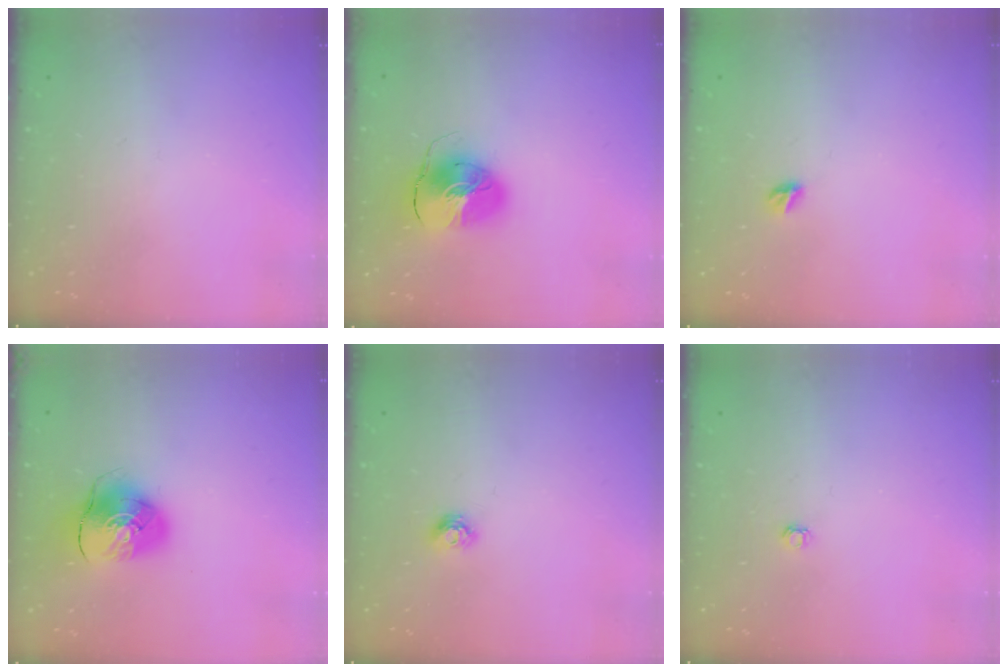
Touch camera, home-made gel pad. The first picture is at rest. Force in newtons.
{"total": 9.3, "press": 9.2, "slide": 1.3}
{"total": 5.1, "press": 5.1, "slide": 0.5}
{"total": 9.8, "press": 9.7, "slide": 1.6}
{"total": 5.6, "press": 5.5, "slide": 0.7}
{"total": 3.0, "press": 3.0, "slide": 0.4}